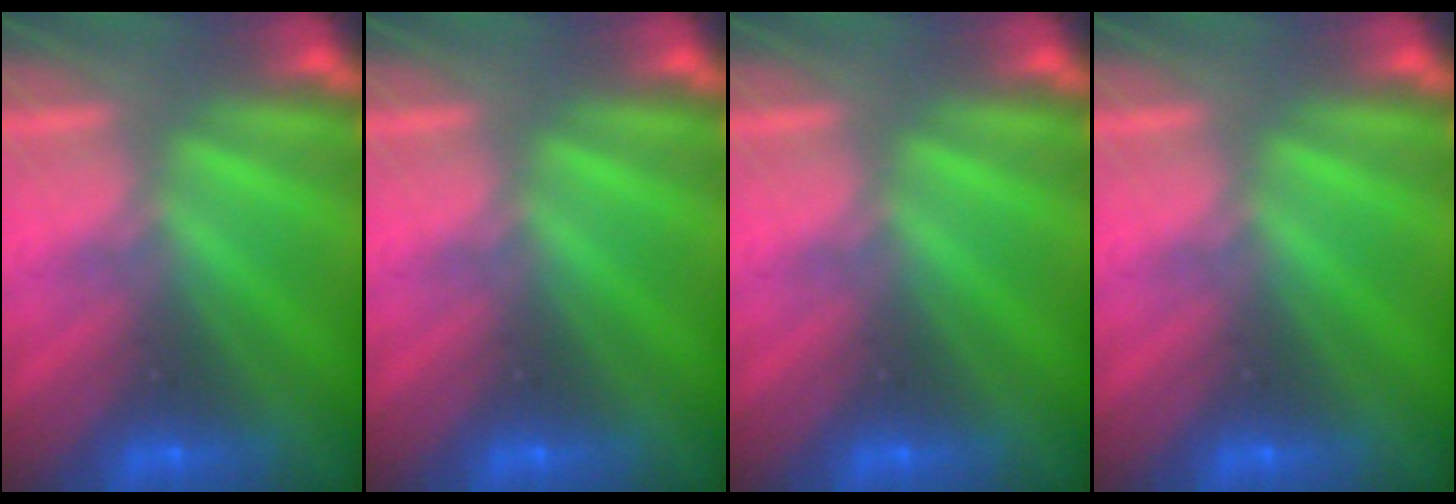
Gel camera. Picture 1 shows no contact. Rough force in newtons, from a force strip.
{"total": 0.0}
{"total": 0.0}
{"total": 0.0}